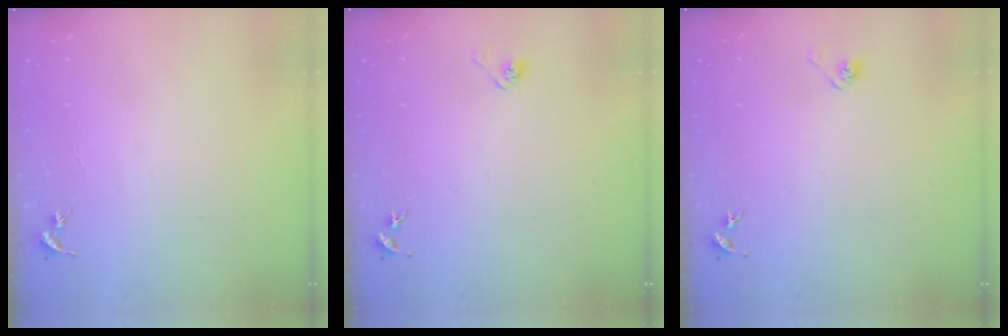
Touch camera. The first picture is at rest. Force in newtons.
{"total": 2.9, "press": 2.8, "slide": 0.8}
{"total": 2.9, "press": 2.8, "slide": 0.8}